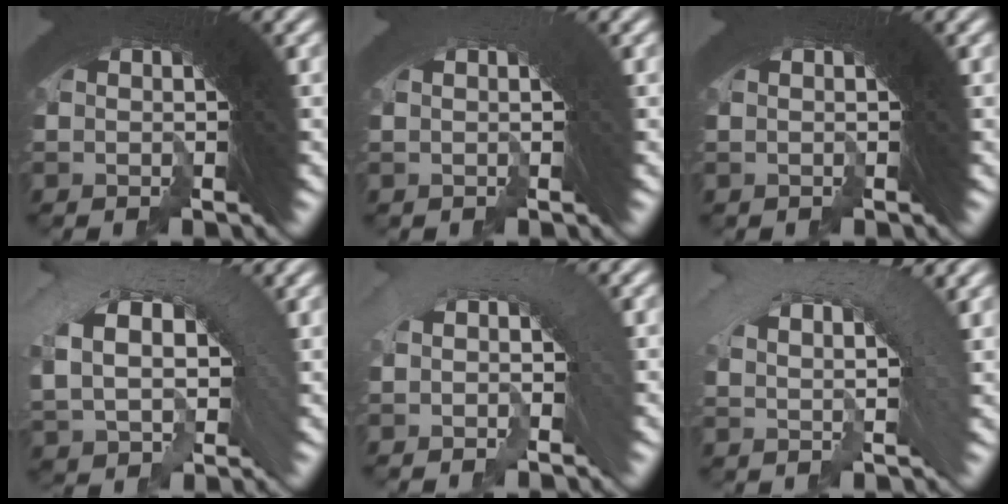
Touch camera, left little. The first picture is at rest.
{"total": 2.9, "force": [-1.6, -1.2, -2.1], "torque": [0.021, -0.011, -0.017]}
{"total": 0.0}
{"total": 7.1, "force": [-2.7, 6.3, 2.1], "torque": [-0.072, -0.013, -0.045]}
{"total": 3.5, "force": [-3.0, 1.1, -1.4], "torque": [0.016, -0.001, -0.047]}
{"total": 4.2, "force": [-1.2, 3.6, 1.6], "torque": [-0.020, 0.013, -0.032]}